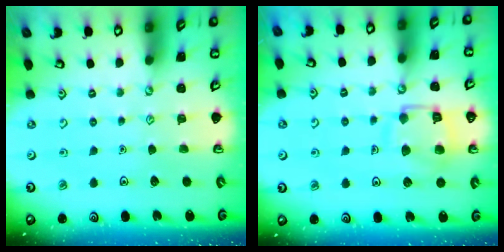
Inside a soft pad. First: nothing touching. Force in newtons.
{"total": 12.8, "press": 12.7, "slide": 1.3}